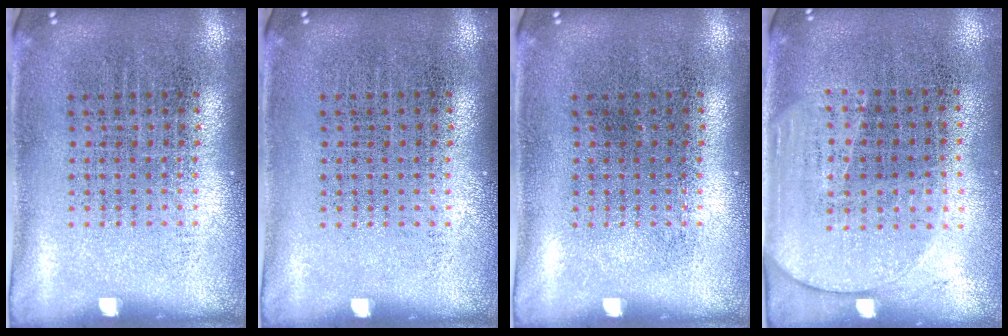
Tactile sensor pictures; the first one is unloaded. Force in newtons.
{"total": 0.0}
{"total": 0.0}
{"total": 1.6, "press": 1.4, "slide": 0.8}